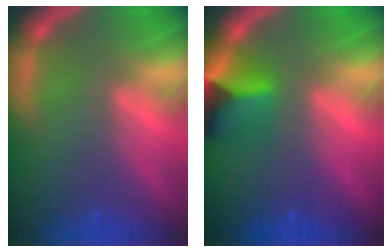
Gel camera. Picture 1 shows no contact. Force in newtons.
{"total": 4.9}